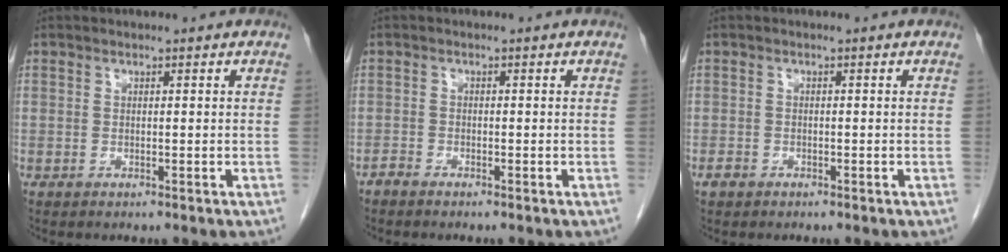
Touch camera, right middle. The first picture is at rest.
{"total": 0.9, "force": [-0.9, 0.1, 0.2], "torque": [-0.007, 0.000, -0.018]}
{"total": 1.0, "force": [-0.7, 0.7, 0.4], "torque": [-0.011, 0.002, -0.013]}